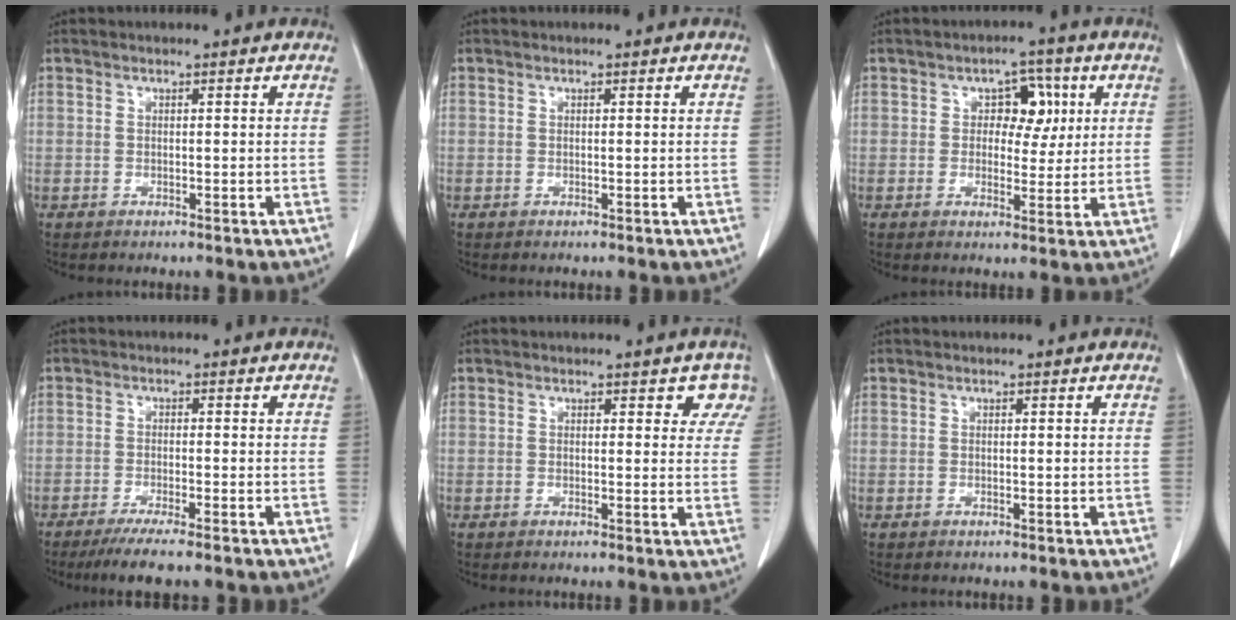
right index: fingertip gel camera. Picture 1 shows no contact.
{"total": 0.0}
{"total": 5.5, "force": [1.4, 3.5, 4.0], "torque": [-0.047, 0.013, 0.021]}
{"total": 5.9, "force": [-4.7, -0.1, 3.6], "torque": [-0.054, -0.014, -0.075]}
{"total": 3.6, "force": [2.5, 2.2, 1.4], "torque": [0.009, -0.001, 0.012]}
{"total": 0.0}